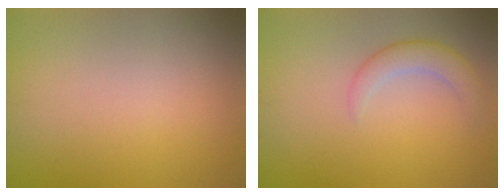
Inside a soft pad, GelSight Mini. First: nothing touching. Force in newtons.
{"total": 2.6, "press": 2.6, "slide": 0.1}